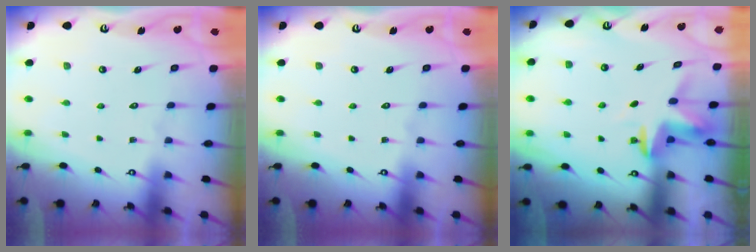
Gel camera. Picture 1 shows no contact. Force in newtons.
{"total": 0.0}
{"total": 3.6, "press": 3.6, "slide": 0.2}